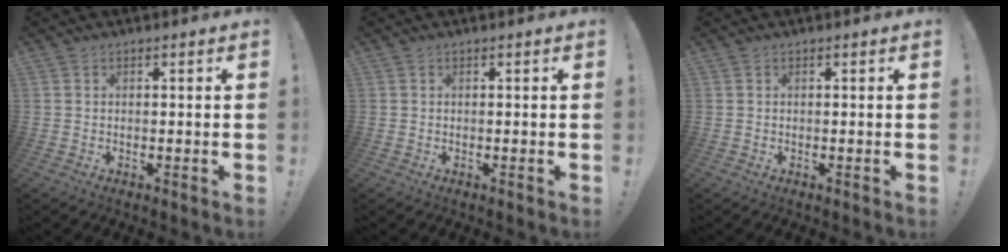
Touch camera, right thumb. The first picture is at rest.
{"total": 0.0}
{"total": 0.0}